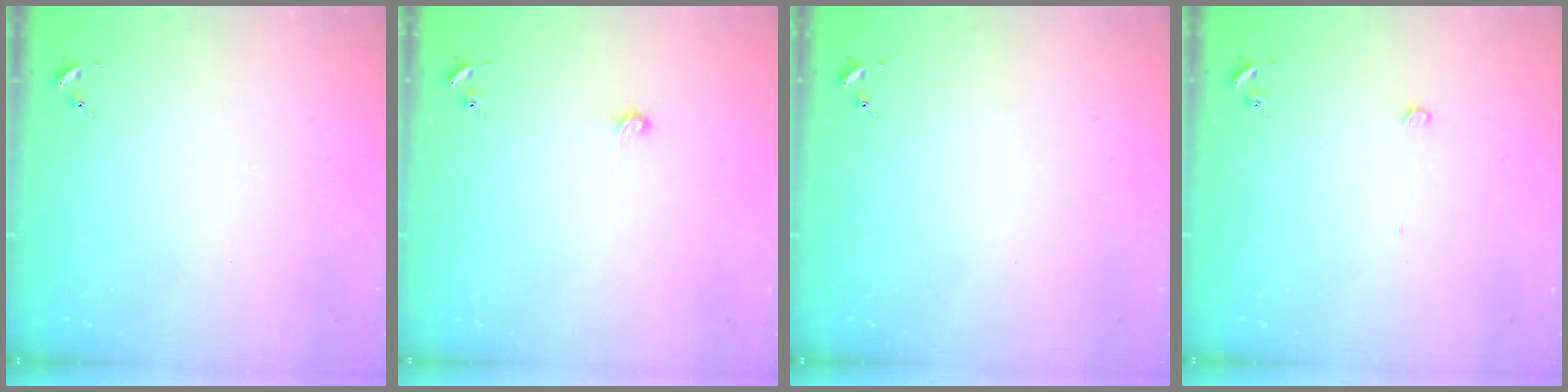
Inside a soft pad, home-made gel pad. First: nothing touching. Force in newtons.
{"total": 4.3, "press": 4.3, "slide": 0.4}
{"total": 0.0}
{"total": 2.8, "press": 2.8, "slide": 0.1}